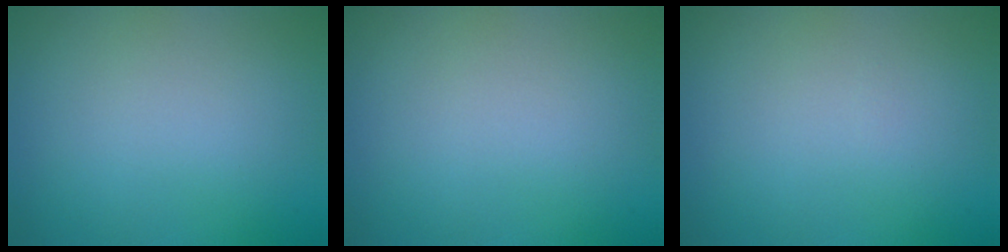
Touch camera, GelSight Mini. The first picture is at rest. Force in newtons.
{"total": 0.0}
{"total": 0.0}